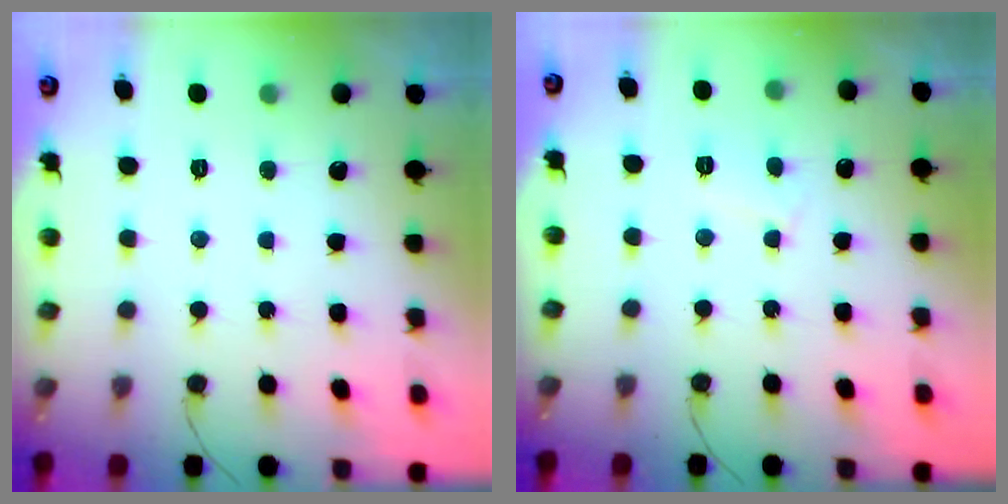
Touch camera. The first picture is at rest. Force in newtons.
{"total": 4.1, "press": 4.0, "slide": 0.4}